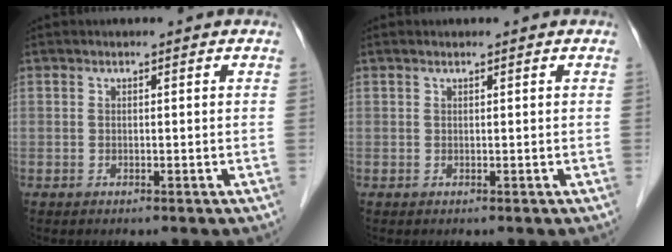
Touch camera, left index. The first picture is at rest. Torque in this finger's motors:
{"motor_torque": [-0.13, -0.08, -0.07, -0.01]}